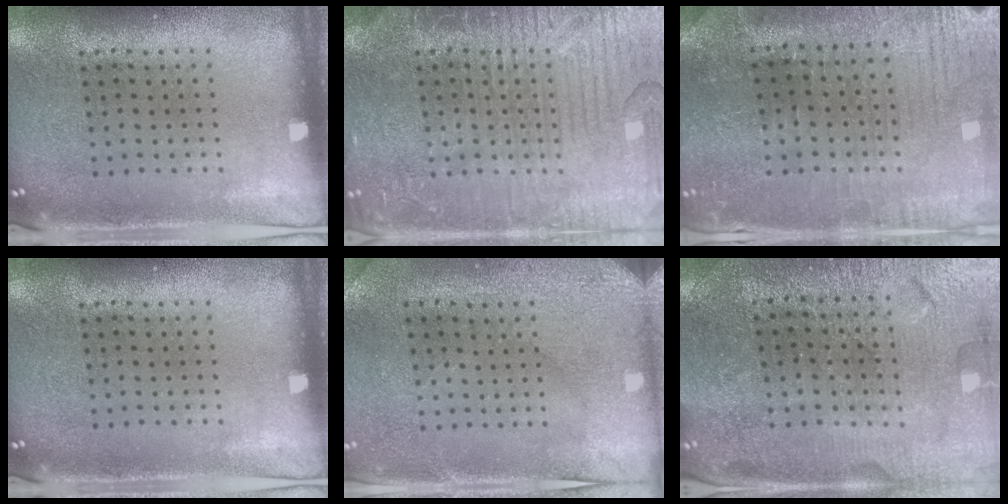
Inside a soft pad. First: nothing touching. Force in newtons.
{"total": 3.9, "press": 3.9, "slide": 0.6}
{"total": 0.9, "press": 0.8, "slide": 0.4}
{"total": 0.0}
{"total": 3.0, "press": 2.5, "slide": 1.7}
{"total": 3.1, "press": 3.1, "slide": 0.0}